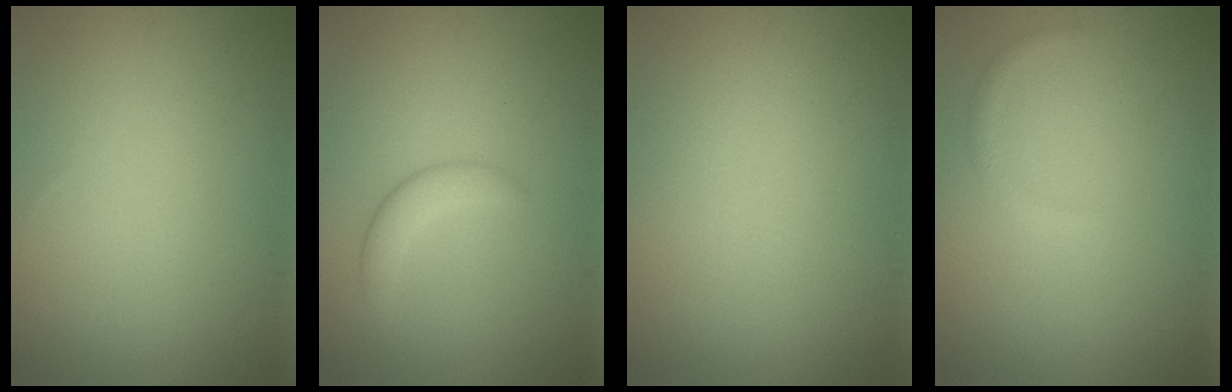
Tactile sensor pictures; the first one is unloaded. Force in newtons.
{"total": 1.9, "press": 1.9, "slide": 0.0}
{"total": 0.0}
{"total": 0.9, "press": 0.9, "slide": 0.0}